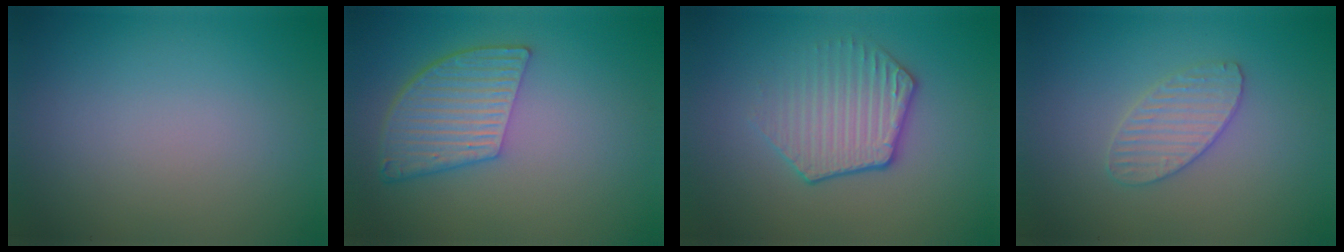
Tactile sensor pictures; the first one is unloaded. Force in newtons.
{"total": 5.6, "press": 4.1, "slide": 3.8}
{"total": 3.6, "press": 3.2, "slide": 1.6}
{"total": 2.6, "press": 2.6, "slide": 0.2}